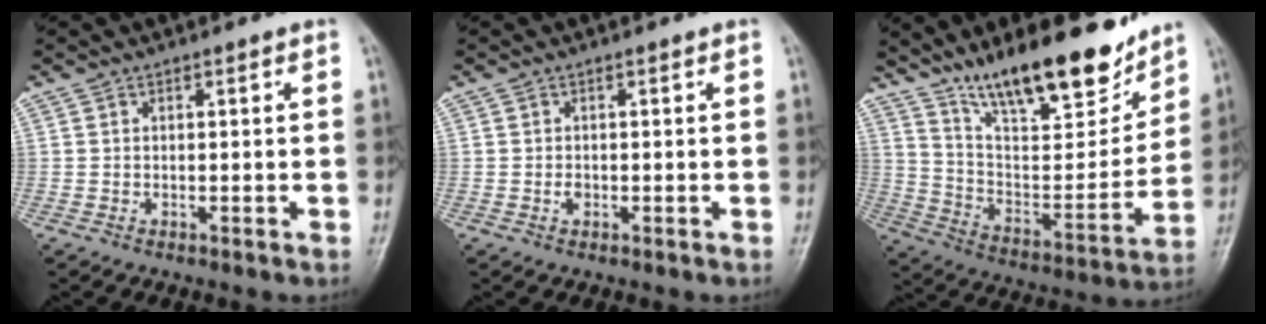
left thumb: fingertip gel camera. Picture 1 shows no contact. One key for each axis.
{"total": 0.9, "fx": -0.2, "fy": 0.7, "fz": 0.6, "tx": -0.007, "ty": 0.001, "tz": -0.004}
{"total": 22.0, "fx": 16.4, "fy": 6.6, "fz": 13.1, "tx": -0.166, "ty": -0.088, "tz": 0.279}